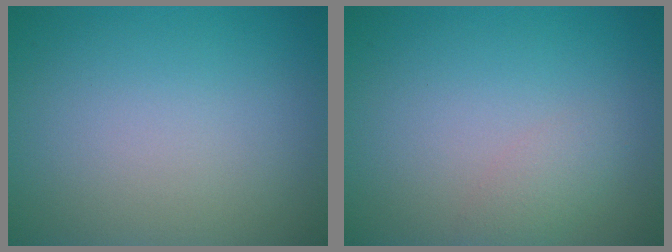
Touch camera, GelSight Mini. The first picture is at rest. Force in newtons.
{"total": 1.5, "press": 1.5, "slide": 0.1}